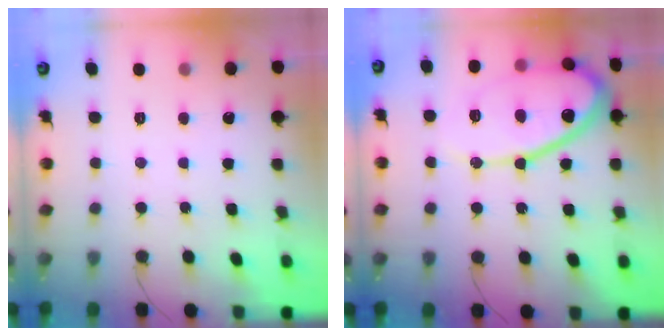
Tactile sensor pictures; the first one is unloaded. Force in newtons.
{"total": 15.3, "press": 15.2, "slide": 1.1}